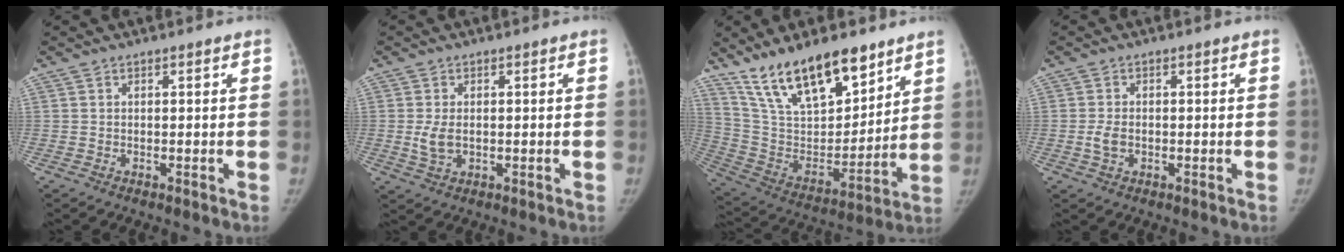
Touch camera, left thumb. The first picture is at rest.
{"total": 4.0, "force": [-0.2, 2.6, 3.0], "torque": [-0.059, -0.002, 0.000]}
{"total": 21.0, "force": [14.9, 8.5, 12.2], "torque": [-0.165, -0.065, 0.273]}
{"total": 3.0, "force": [-0.5, 2.1, 2.1], "torque": [-0.039, 0.006, -0.010]}